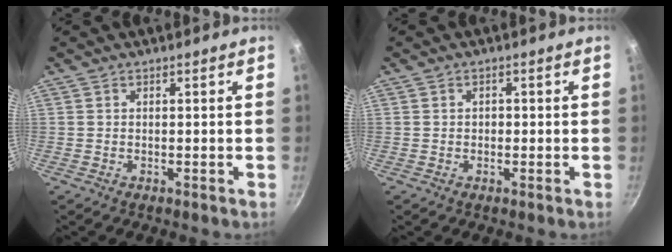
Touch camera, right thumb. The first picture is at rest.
{"total": 1.1, "force": [-0.1, 0.9, 0.6], "torque": [-0.005, 0.004, -0.002]}